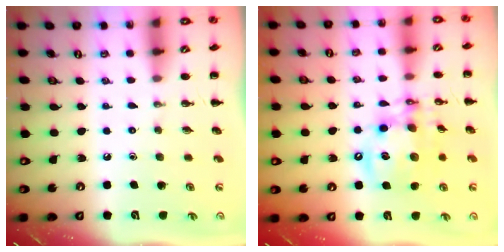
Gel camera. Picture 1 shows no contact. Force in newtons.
{"total": 14.1, "press": 13.8, "slide": 3.0}